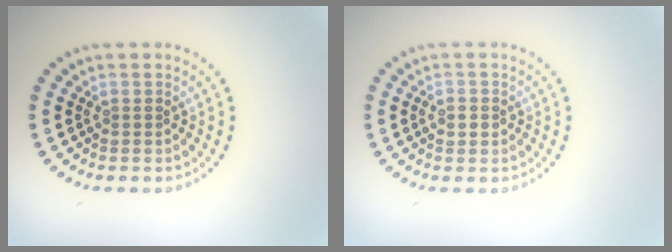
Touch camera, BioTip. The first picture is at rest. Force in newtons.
{"total": 1.1, "press": 1.0, "slide": 0.2}